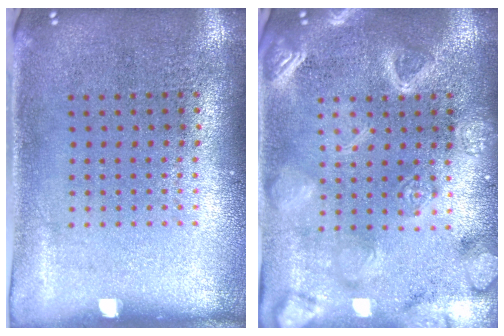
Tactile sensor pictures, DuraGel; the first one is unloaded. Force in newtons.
{"total": 3.1, "press": 3.1, "slide": 0.2}